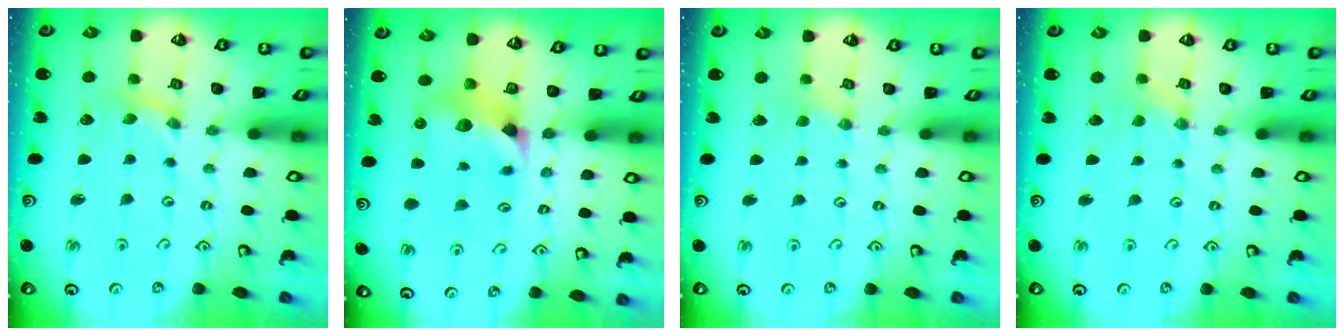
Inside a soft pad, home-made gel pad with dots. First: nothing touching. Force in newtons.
{"total": 8.6, "press": 8.5, "slide": 1.2}
{"total": 1.2, "press": 1.1, "slide": 0.2}
{"total": 1.5, "press": 1.5, "slide": 0.3}